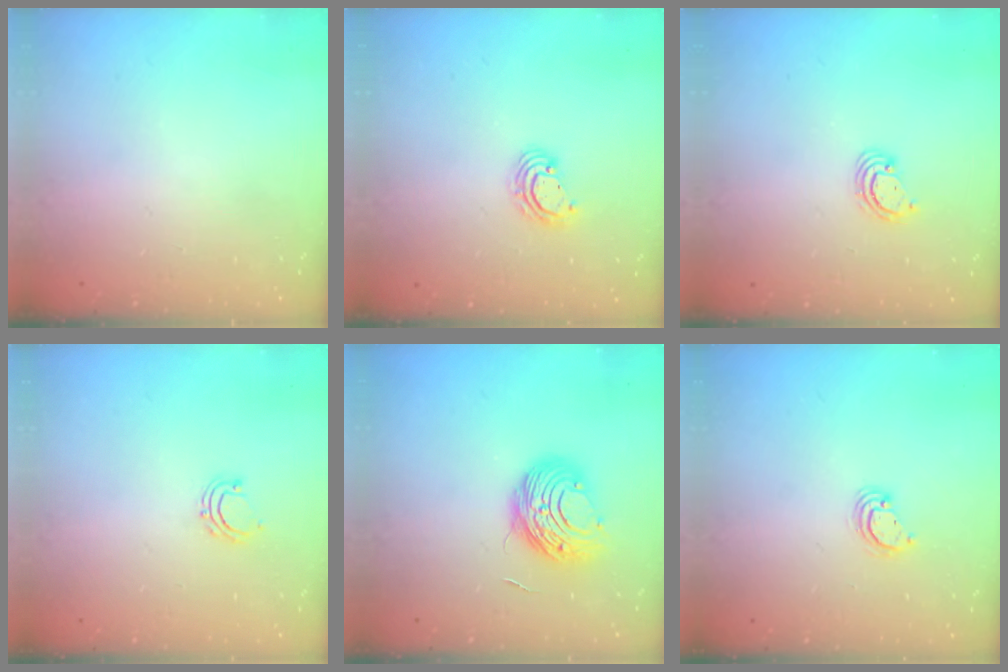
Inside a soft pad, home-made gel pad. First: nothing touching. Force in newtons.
{"total": 4.6, "press": 4.6, "slide": 0.2}
{"total": 2.5, "press": 2.5, "slide": 0.3}
{"total": 5.1, "press": 5.1, "slide": 0.7}
{"total": 9.6, "press": 9.5, "slide": 1.2}
{"total": 3.9, "press": 3.9, "slide": 0.4}